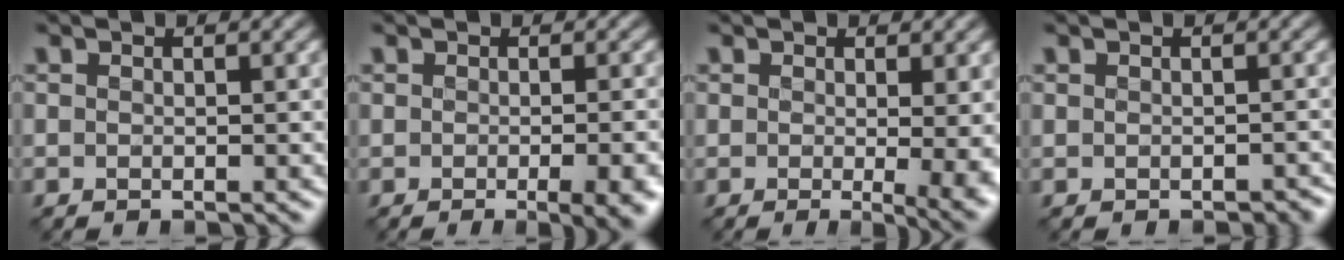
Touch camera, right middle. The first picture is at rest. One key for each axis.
{"total": 4.8, "fx": -1.8, "fy": 1.7, "fz": 4.1, "tx": -0.042, "ty": -0.009, "tz": -0.011}
{"total": 4.8, "fx": -0.2, "fy": 1.7, "fz": 4.5, "tx": -0.049, "ty": -0.015, "tz": 0.001}
{"total": 0.7, "fx": -0.3, "fy": 0.6, "fz": 0.1, "tx": 0.000, "ty": -0.007, "tz": -0.006}